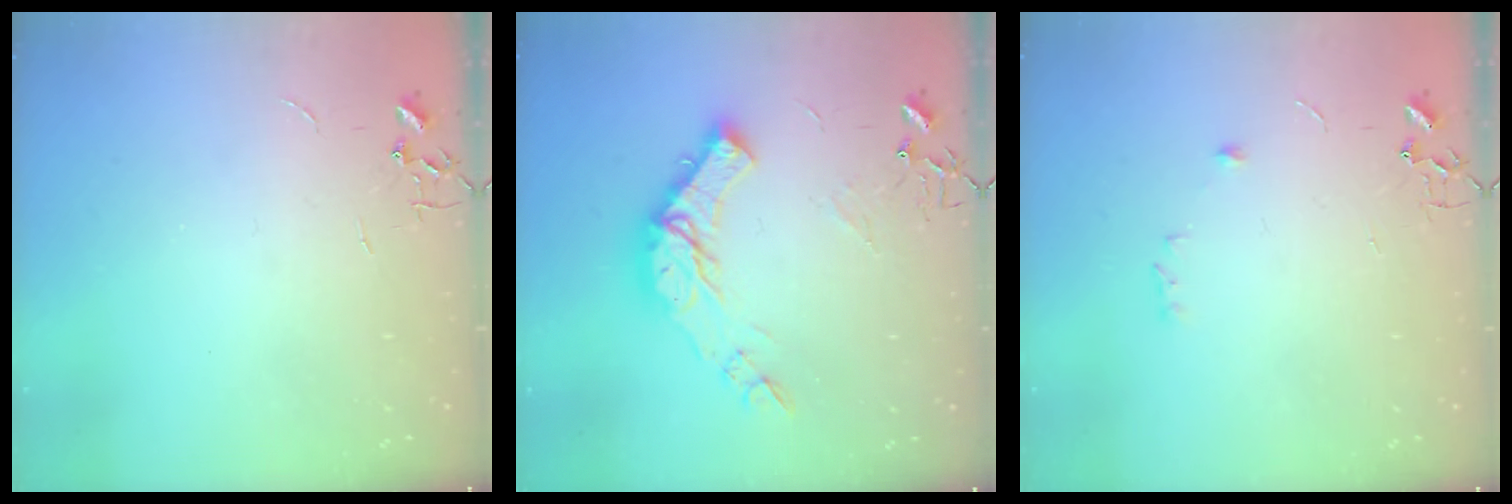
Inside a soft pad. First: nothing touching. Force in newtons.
{"total": 16.5, "press": 16.5, "slide": 1.5}
{"total": 4.9, "press": 4.8, "slide": 0.9}